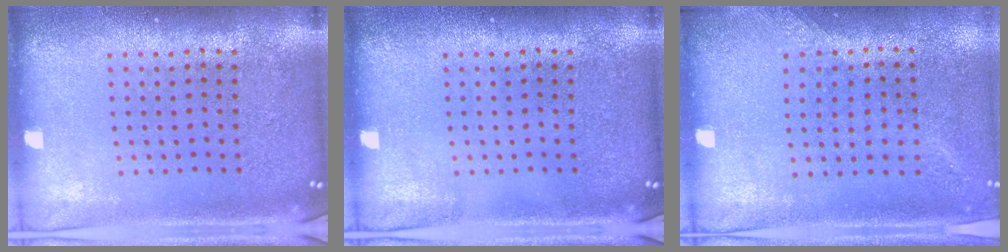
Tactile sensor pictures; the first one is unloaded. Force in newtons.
{"total": 0.0}
{"total": 1.3, "press": 1.1, "slide": 0.8}